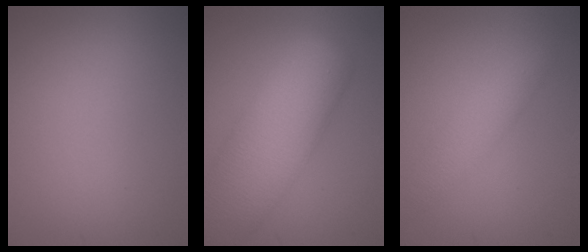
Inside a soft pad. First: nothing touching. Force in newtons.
{"total": 10.8, "press": 10.8, "slide": 0.5}
{"total": 2.8, "press": 2.8, "slide": 0.1}